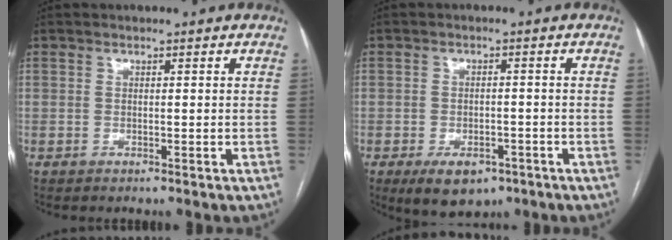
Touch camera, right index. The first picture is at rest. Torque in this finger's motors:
{"motor_torque": [0.06, -0.12, 0.05, -0.03]}